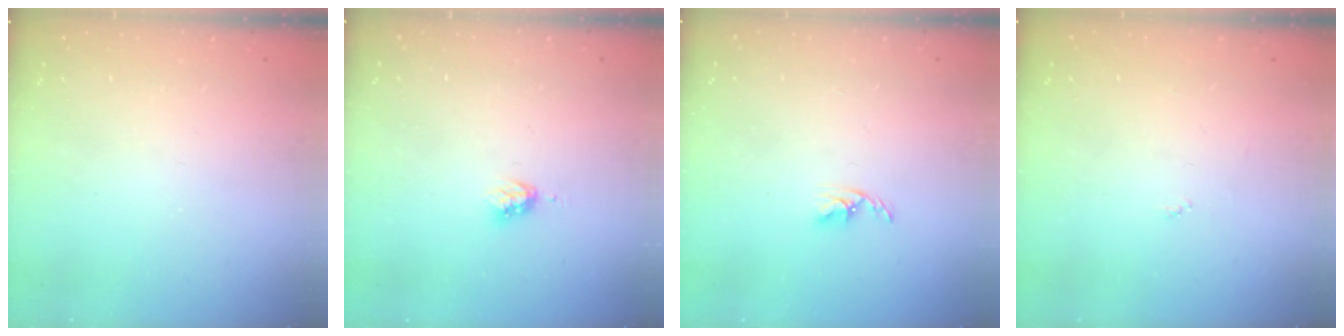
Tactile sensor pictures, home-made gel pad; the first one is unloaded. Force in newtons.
{"total": 2.9, "press": 2.8, "slide": 0.4}
{"total": 2.7, "press": 2.7, "slide": 0.5}
{"total": 2.7, "press": 2.7, "slide": 0.4}